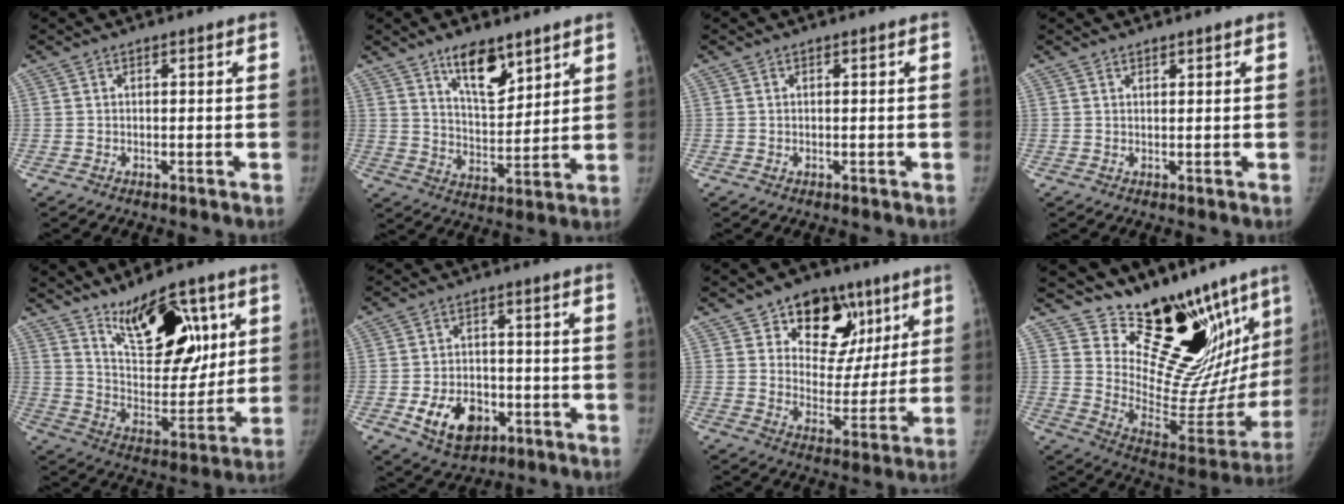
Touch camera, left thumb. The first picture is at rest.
{"total": 11.1, "force": [7.2, 4.8, 6.9], "torque": [-0.087, -0.055, 0.130]}
{"total": 0.0}
{"total": 0.8, "force": [0.8, 0.1, 0.2], "torque": [0.000, -0.007, 0.014]}
{"total": 18.6, "force": [9.2, 8.7, 13.6], "torque": [-0.156, -0.052, 0.164]}
{"total": 9.8, "force": [-3.5, 6.9, 6.0], "torque": [-0.077, 0.015, -0.048]}
{"total": 16.2, "force": [8.6, 11.2, 7.8], "torque": [-0.047, -0.028, 0.131]}
{"total": 27.0, "force": [19.5, 11.0, 15.0], "torque": [-0.180, -0.136, 0.292]}